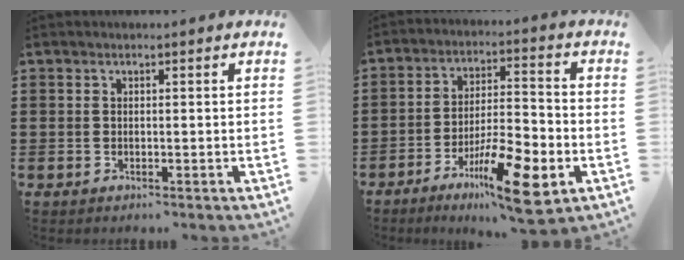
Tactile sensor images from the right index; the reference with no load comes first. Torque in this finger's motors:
{"motor_torque": [1.02, -0.63, 0.08, -0.01]}